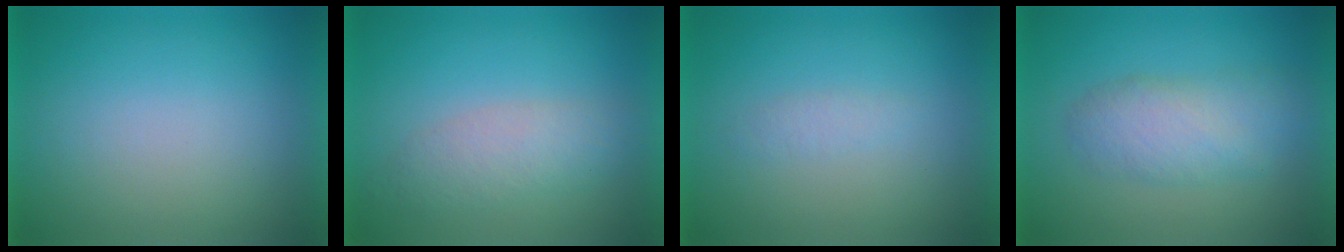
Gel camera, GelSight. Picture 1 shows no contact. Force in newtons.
{"total": 3.5}
{"total": 1.3}
{"total": 4.5}